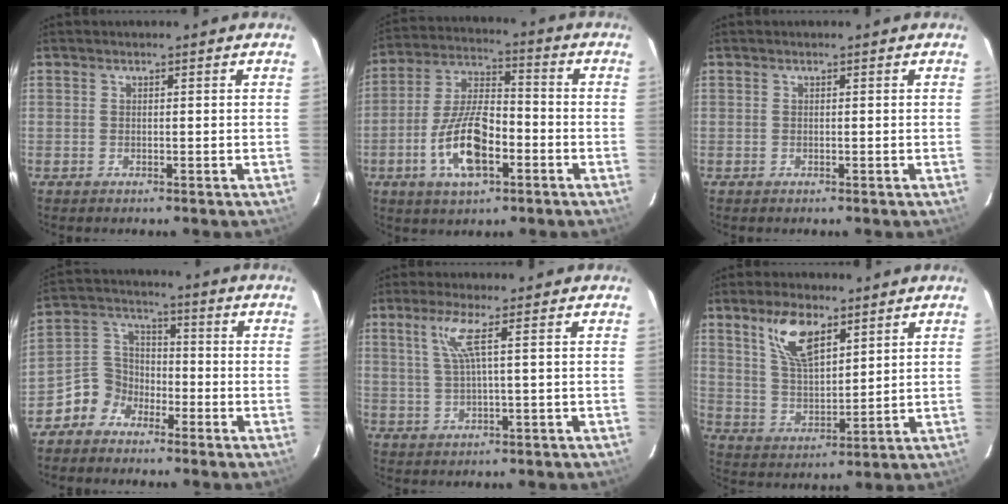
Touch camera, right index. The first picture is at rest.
{"total": 13.3, "force": [-5.1, 5.5, 11.0], "torque": [-0.228, 0.000, -0.091]}
{"total": 0.0}
{"total": 7.0, "force": [-4.6, 5.3, 0.7], "torque": [-0.024, 0.037, -0.102]}
{"total": 4.4, "force": [1.6, -0.9, 4.0], "torque": [-0.071, 0.005, 0.038]}
{"total": 9.9, "force": [5.8, 4.2, 6.9], "torque": [-0.129, 0.010, 0.119]}